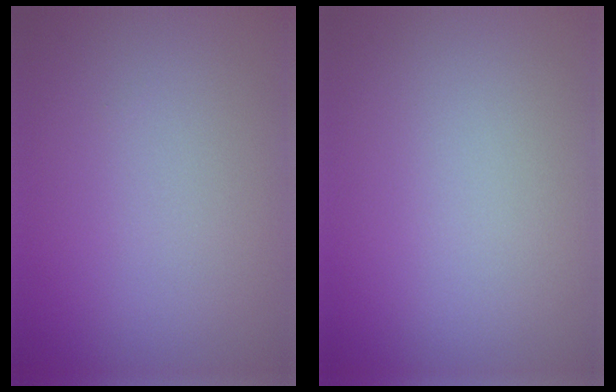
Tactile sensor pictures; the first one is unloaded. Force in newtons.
{"total": 0.0}